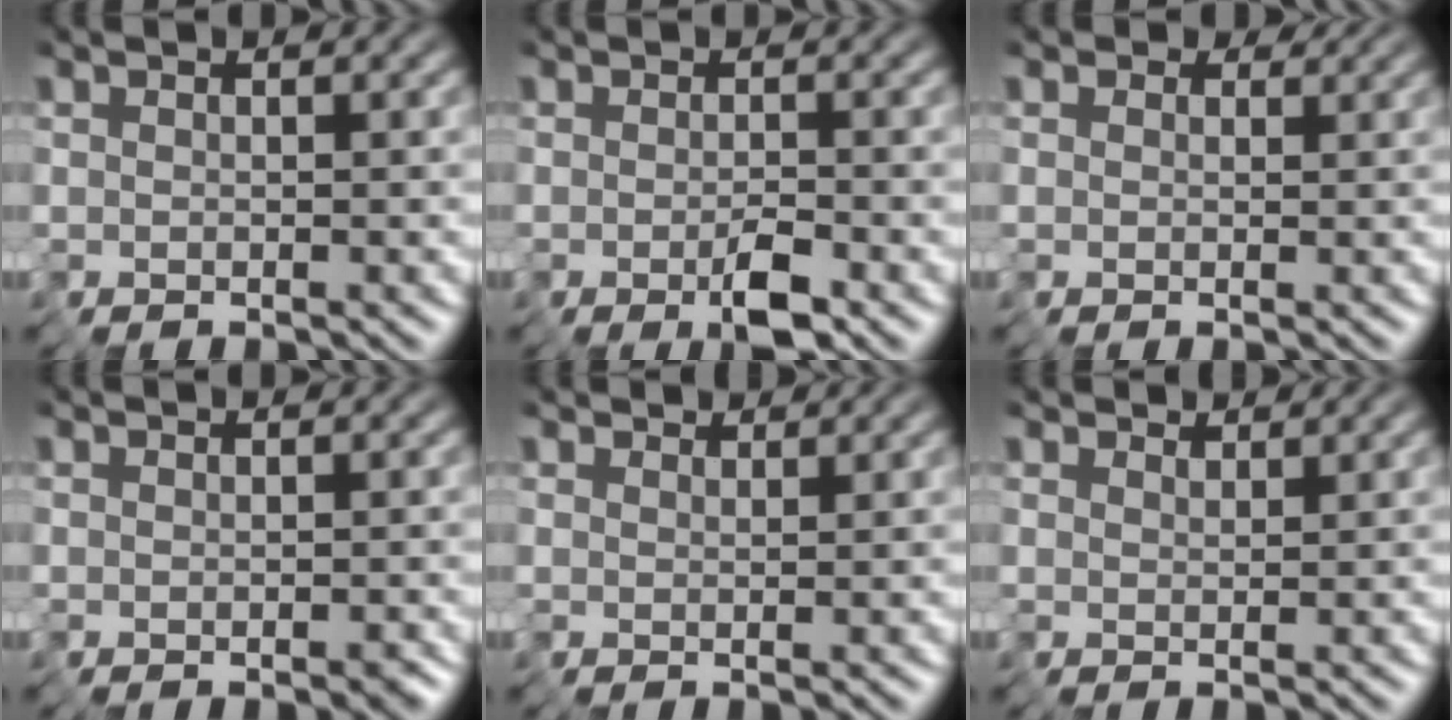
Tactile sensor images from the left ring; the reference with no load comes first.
{"total": 2.4, "force": [-1.1, 0.6, 2.0], "torque": [-0.035, 0.001, -0.015]}
{"total": 1.1, "force": [0.3, 1.1, 0.2], "torque": [0.001, 0.004, 0.005]}
{"total": 1.0, "force": [-0.5, 0.6, 0.6], "torque": [-0.007, -0.001, -0.005]}
{"total": 1.0, "force": [0.8, 0.6, 0.2], "torque": [-0.011, 0.008, 0.012]}
{"total": 1.4, "force": [1.2, 0.6, 0.3], "torque": [-0.013, 0.011, 0.020]}